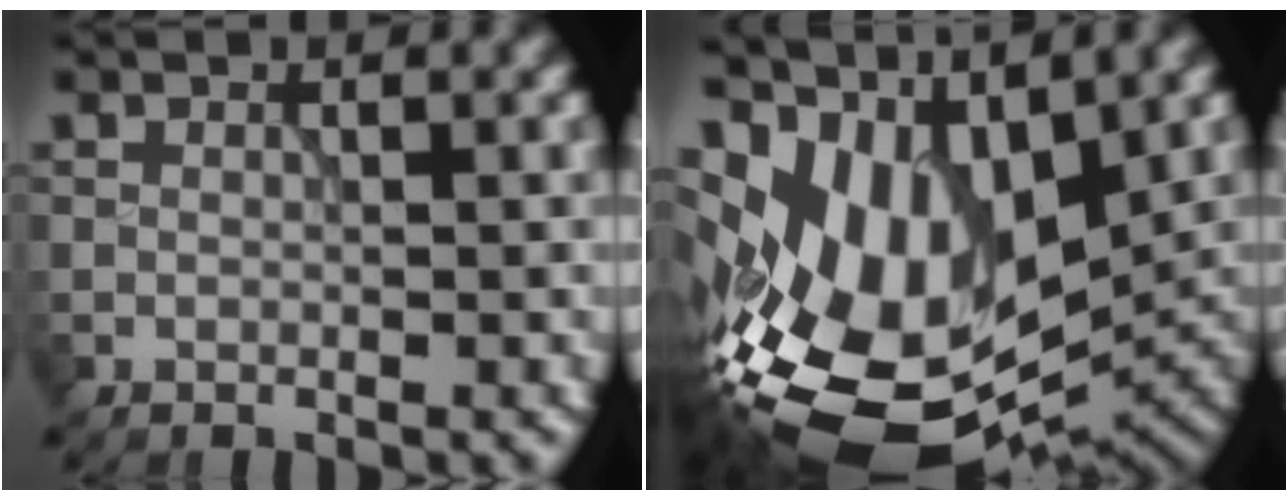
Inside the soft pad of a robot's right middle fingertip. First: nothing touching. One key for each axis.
{"total": 13.9, "fx": -0.3, "fy": 8.4, "fz": 11.1, "tx": -0.213, "ty": -0.006, "tz": 0.005}